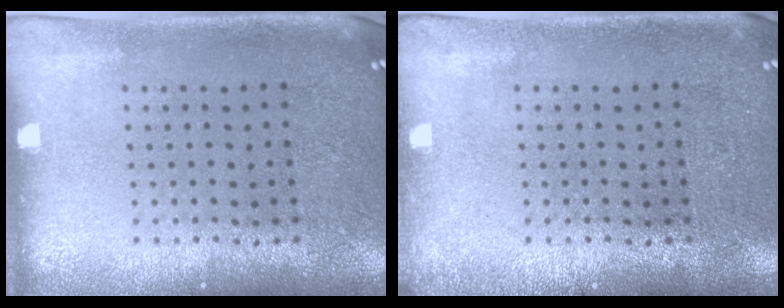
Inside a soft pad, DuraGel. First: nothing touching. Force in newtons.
{"total": 0.7, "press": 0.7, "slide": 0.1}